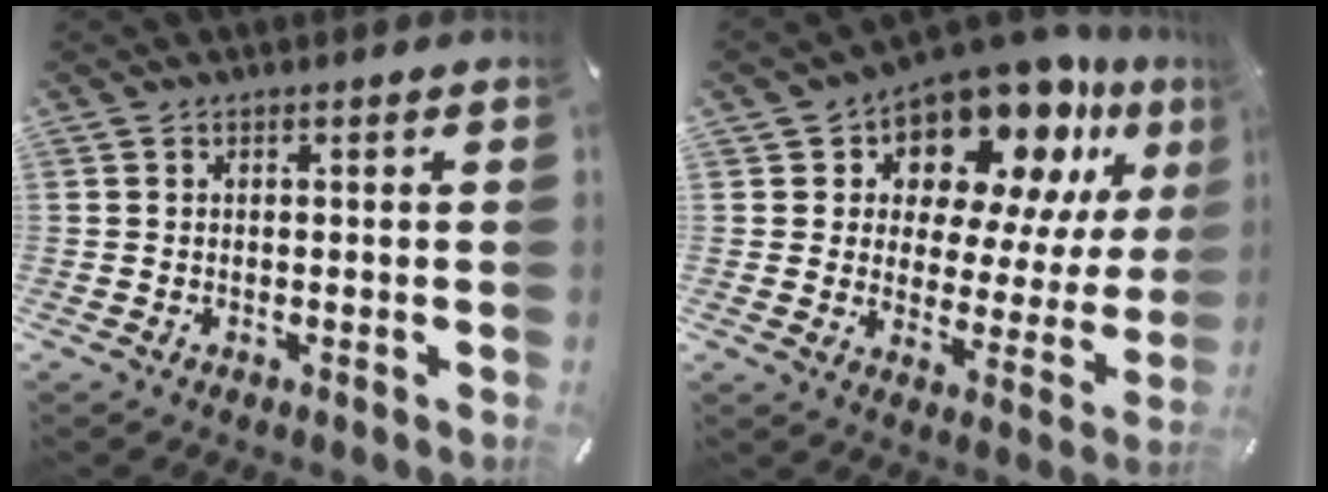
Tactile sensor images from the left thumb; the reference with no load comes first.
{"total": 15.3, "force": [11.6, 7.5, 6.6], "torque": [-0.106, -0.098, 0.199]}